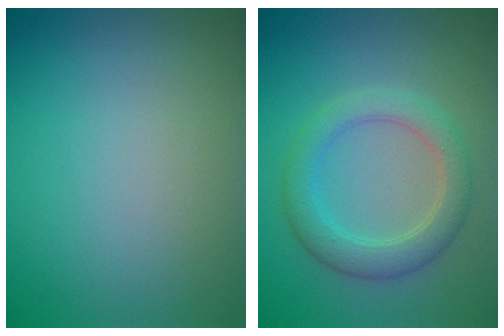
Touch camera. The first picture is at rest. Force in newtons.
{"total": 3.8, "press": 3.8, "slide": 0.2}